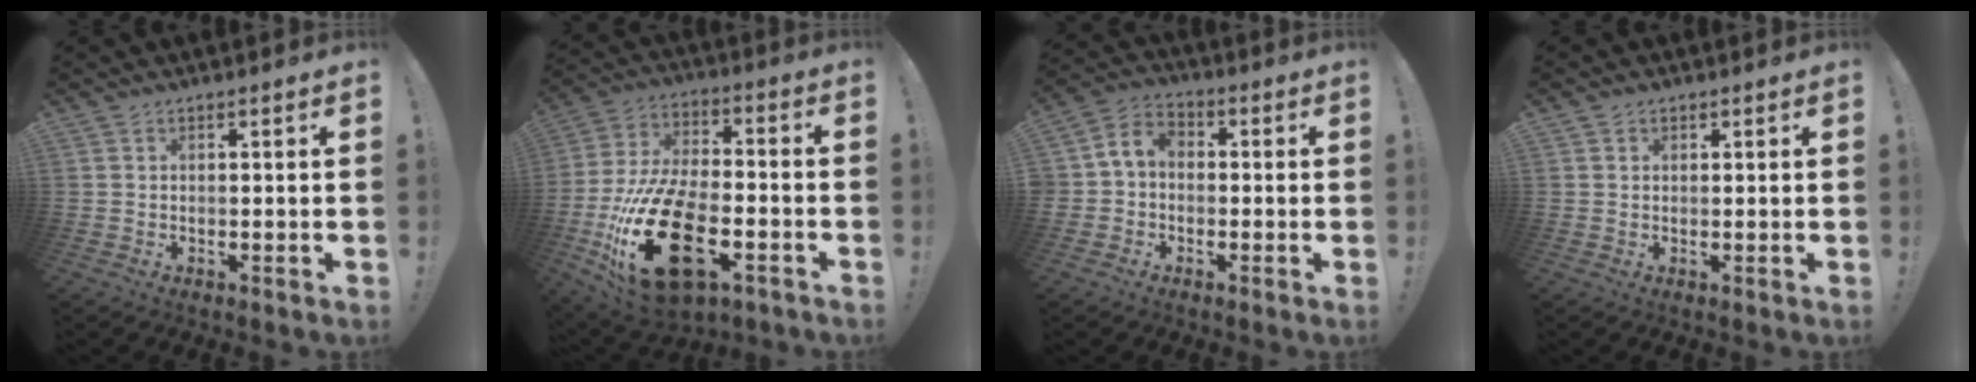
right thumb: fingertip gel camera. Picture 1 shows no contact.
{"total": 27.6, "force": [-9.4, 15.1, 21.0], "torque": [-0.402, 0.055, -0.141]}
{"total": 6.0, "force": [-0.8, 5.1, 3.1], "torque": [-0.075, 0.021, -0.013]}
{"total": 0.8, "force": [0.4, 0.7, 0.2], "torque": [-0.001, 0.000, 0.008]}